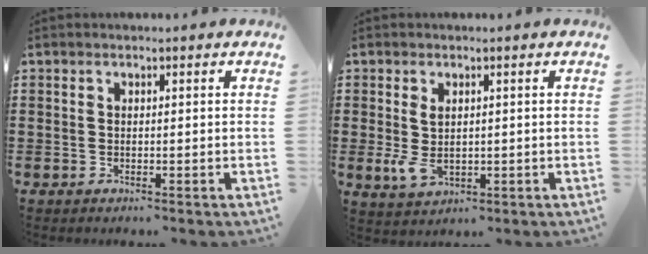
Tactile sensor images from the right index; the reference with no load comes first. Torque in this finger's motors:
{"motor_torque": [0.61, 0.53, 0.14, 0.01]}